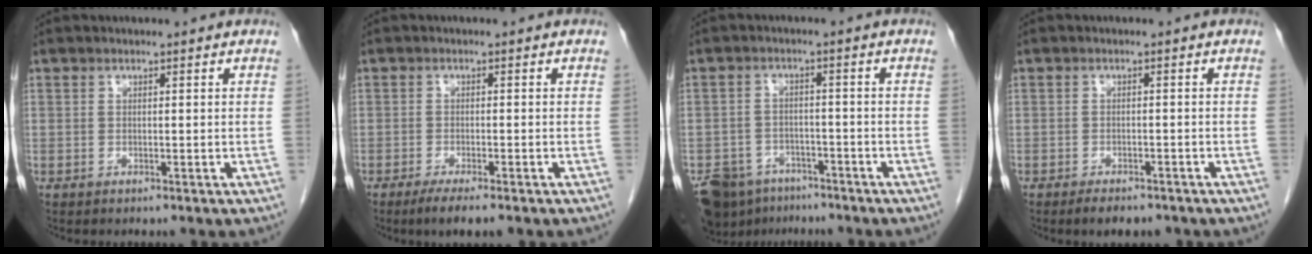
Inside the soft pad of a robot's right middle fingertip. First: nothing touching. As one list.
[{"total": 4.2, "force": [-3.0, 0.5, 3.0], "torque": [-0.046, -0.010, -0.044]}, {"total": 10.7, "force": [-7.9, 6.3, 3.6], "torque": [-0.081, -0.001, -0.119]}, {"total": 3.9, "force": [-3.1, 1.5, 1.9], "torque": [-0.027, -0.003, -0.039]}]